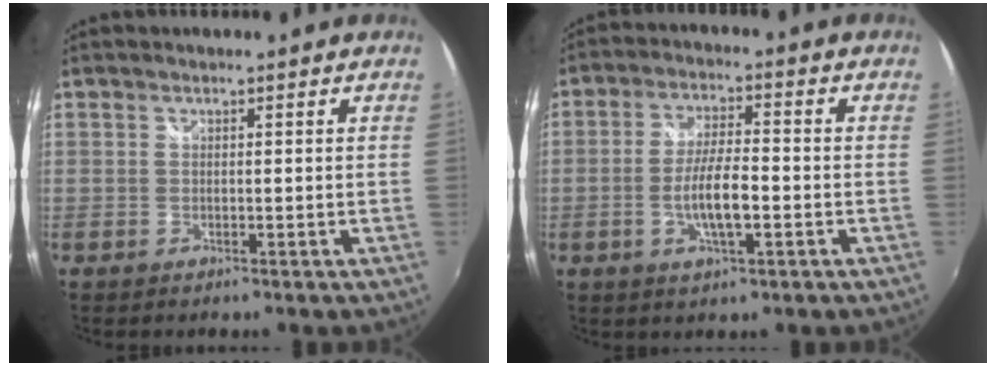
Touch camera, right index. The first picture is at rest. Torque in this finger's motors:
{"motor_torque": [0.27, -0.10, 0.45, 0.11]}